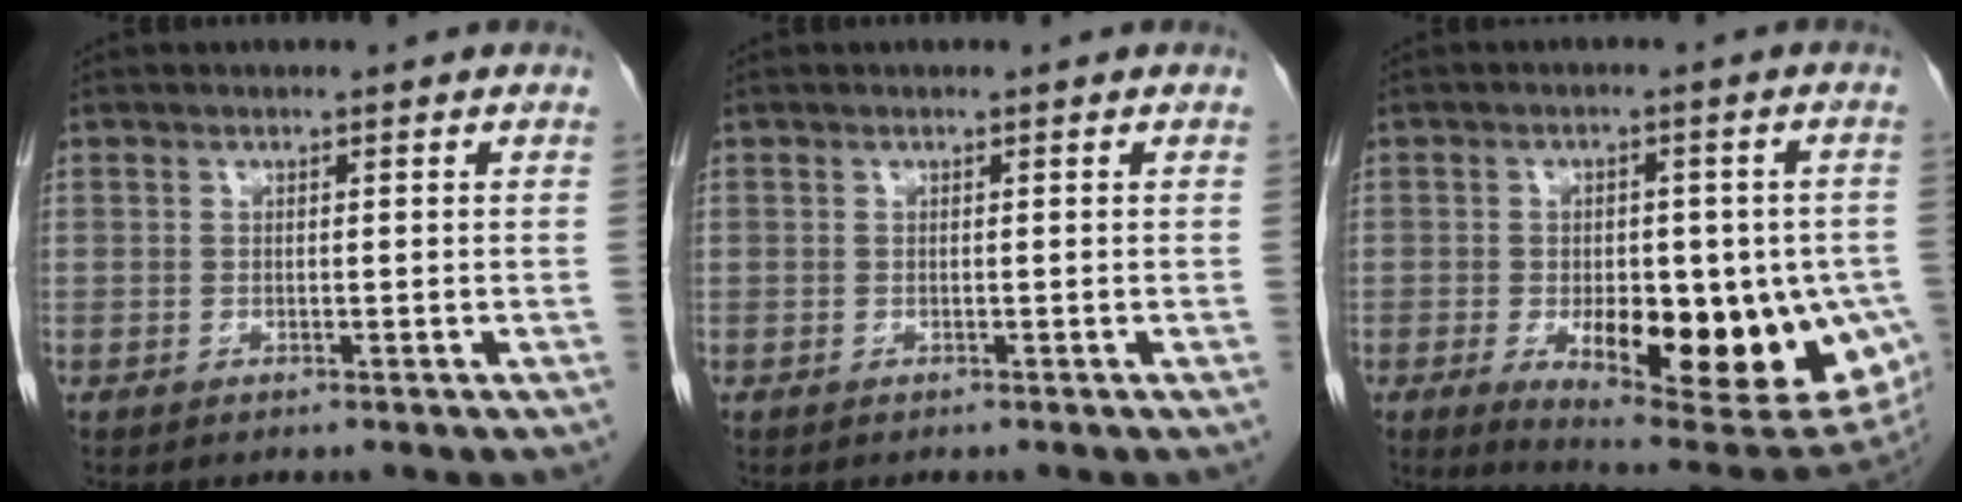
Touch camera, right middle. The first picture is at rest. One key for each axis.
{"total": 0.0}
{"total": 20.9, "fx": -5.7, "fy": 7.6, "fz": 18.6, "tx": -0.194, "ty": -0.011, "tz": -0.053}